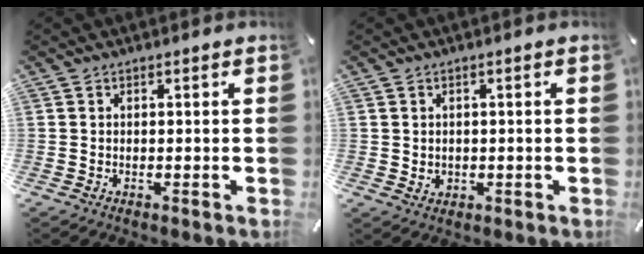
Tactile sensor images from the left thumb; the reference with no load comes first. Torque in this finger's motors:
{"motor_torque": [0.34, 0.25, 0.18, -0.19, 0.00]}